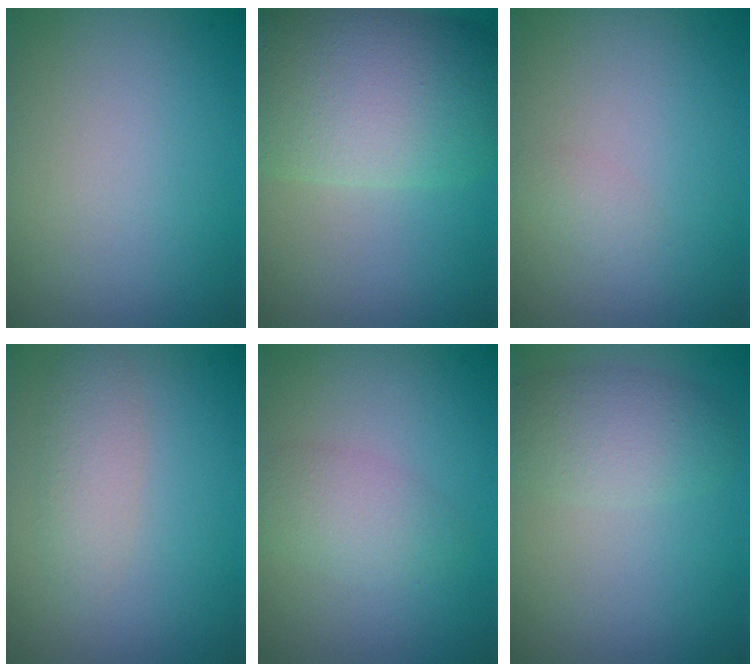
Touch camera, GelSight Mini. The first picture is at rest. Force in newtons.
{"total": 10.7, "press": 10.7, "slide": 0.7}
{"total": 0.8, "press": 0.8, "slide": 0.0}
{"total": 2.1, "press": 2.1, "slide": 0.1}
{"total": 2.5, "press": 2.4, "slide": 0.2}
{"total": 3.3, "press": 3.3, "slide": 0.3}